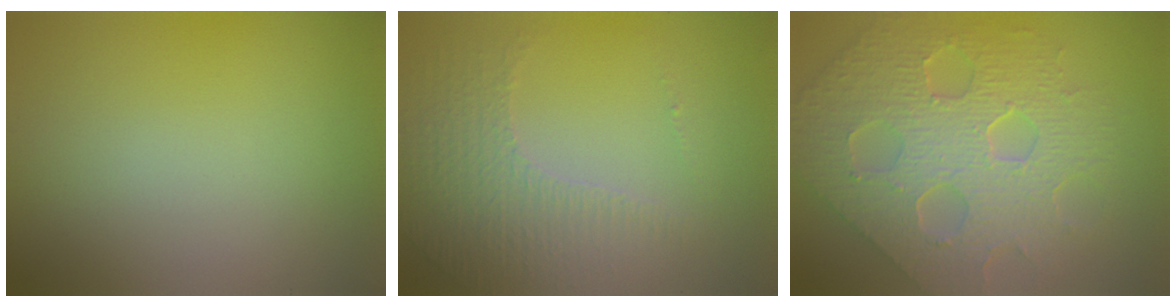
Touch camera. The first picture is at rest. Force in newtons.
{"total": 4.4, "press": 3.0, "slide": 3.3}
{"total": 8.7, "press": 6.4, "slide": 5.9}